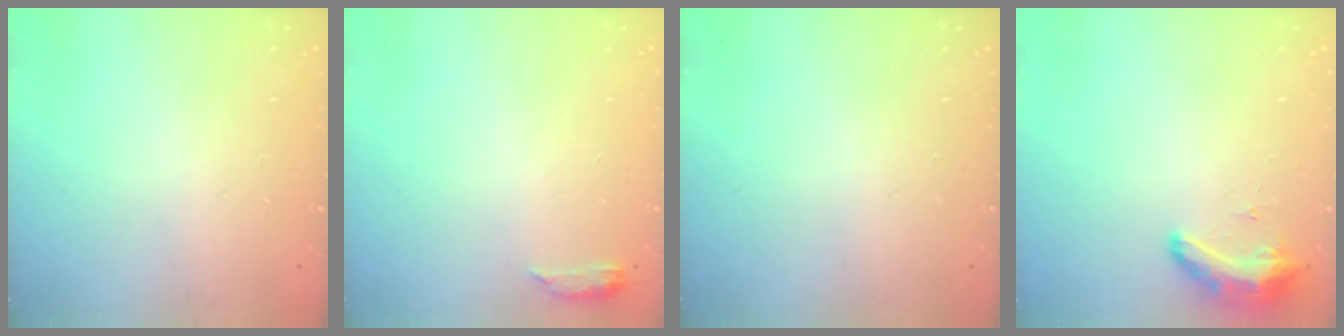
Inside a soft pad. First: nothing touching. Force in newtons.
{"total": 3.5, "press": 3.5, "slide": 0.6}
{"total": 0.0}
{"total": 16.2, "press": 11.0, "slide": 11.9}